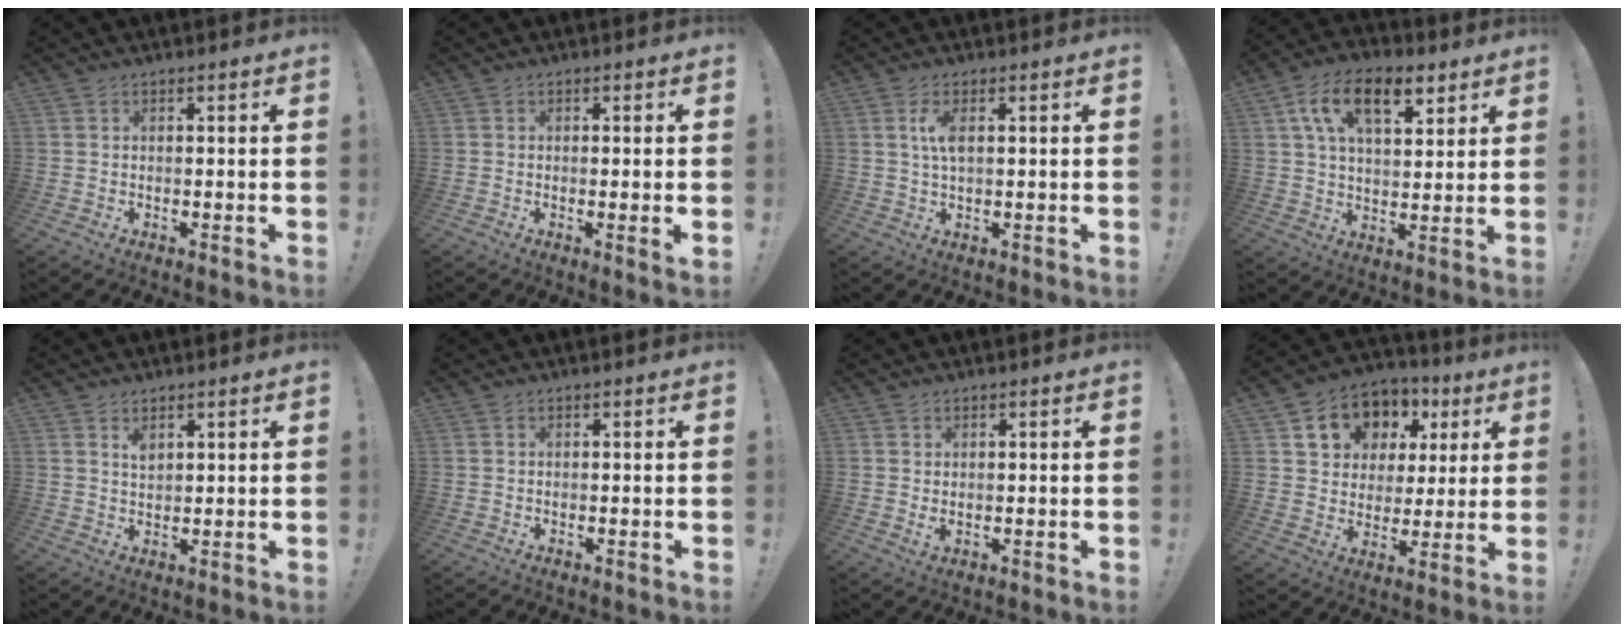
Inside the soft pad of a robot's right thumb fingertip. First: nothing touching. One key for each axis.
{"total": 2.3, "fx": 0.1, "fy": -0.6, "fz": 2.3, "tx": -0.034, "ty": -0.009, "tz": 0.001}
{"total": 4.6, "fx": 1.0, "fy": 1.6, "fz": 4.1, "tx": -0.076, "ty": -0.005, "tz": 0.011}
{"total": 14.9, "fx": 6.9, "fy": 7.8, "fz": 10.7, "tx": -0.169, "ty": -0.011, "tz": 0.121}
{"total": 2.8, "fx": 1.9, "fy": 1.3, "fz": 1.6, "tx": -0.011, "ty": -0.017, "tz": 0.030}
{"total": 0.0}
{"total": 1.6, "fx": 0.9, "fy": 0.7, "fz": 1.1, "tx": -0.009, "ty": -0.005, "tz": 0.014}
{"total": 12.9, "fx": 6.0, "fy": 10.4, "fz": 4.6, "tx": -0.073, "ty": -0.032, "tz": 0.125}